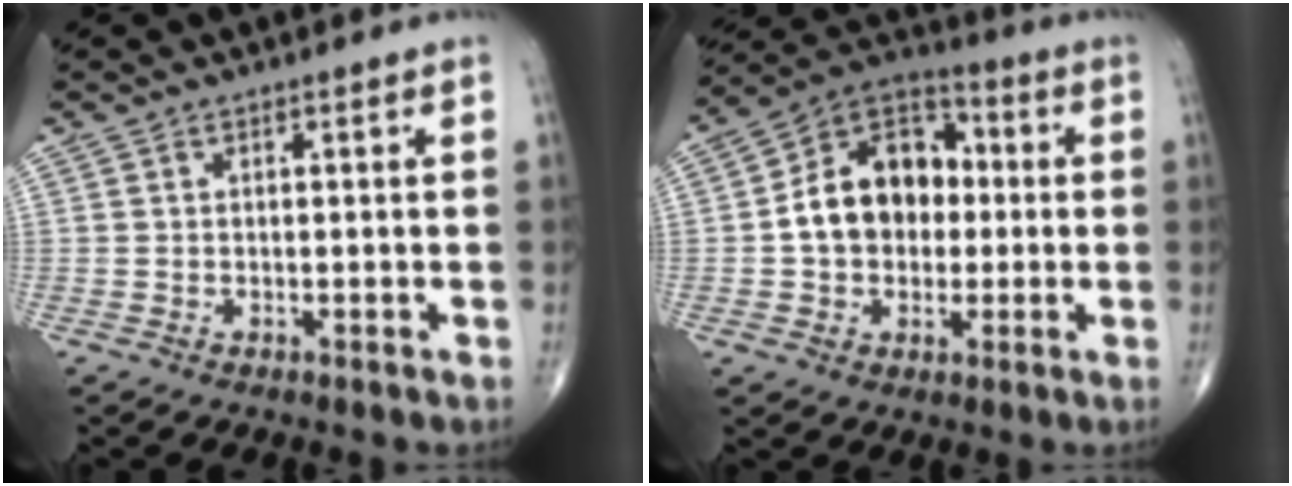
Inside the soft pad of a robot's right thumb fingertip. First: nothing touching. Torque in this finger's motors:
{"motor_torque": [1.98, 1.99, 1.33, 0.07, 0.10]}